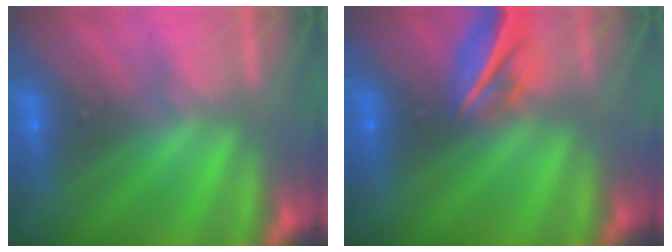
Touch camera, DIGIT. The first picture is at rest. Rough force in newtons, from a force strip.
{"total": 7.0}